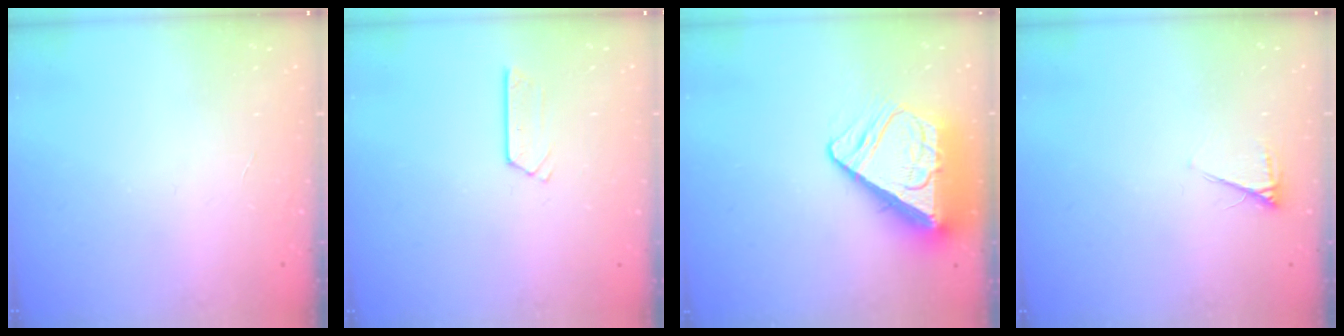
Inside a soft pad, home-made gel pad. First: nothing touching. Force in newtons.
{"total": 2.7, "press": 2.7, "slide": 0.2}
{"total": 13.6, "press": 13.5, "slide": 1.5}
{"total": 4.2, "press": 4.1, "slide": 0.6}